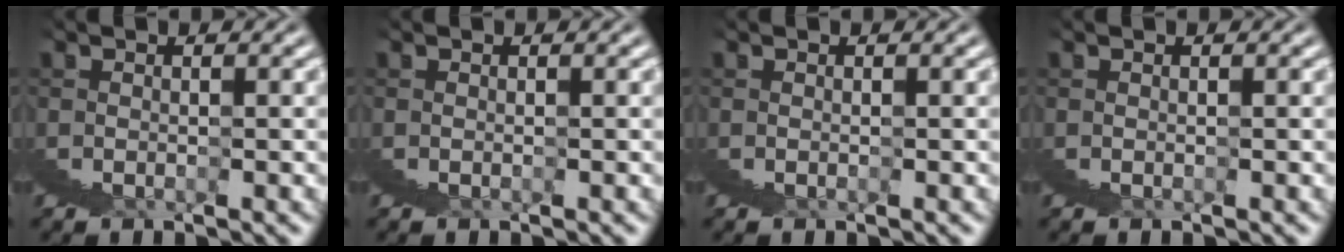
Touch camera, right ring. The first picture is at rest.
{"total": 0.0}
{"total": 0.0}
{"total": 0.0}